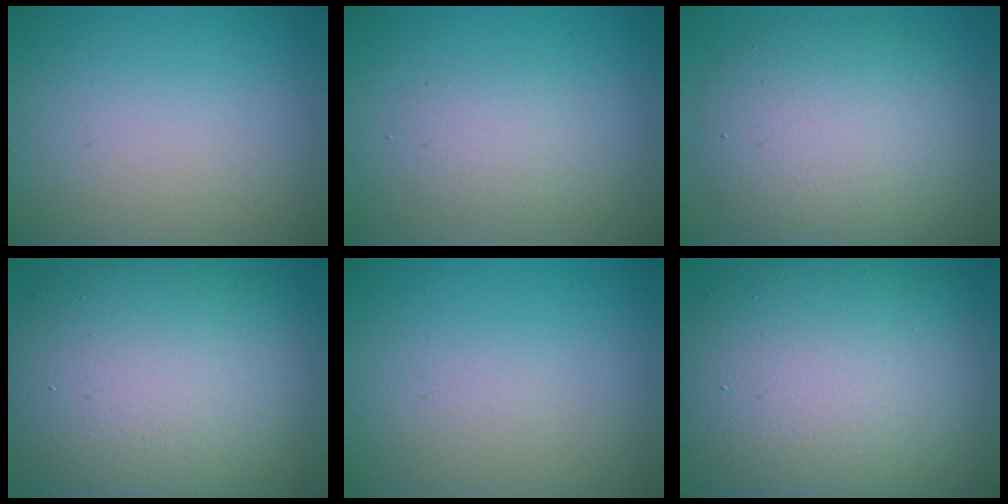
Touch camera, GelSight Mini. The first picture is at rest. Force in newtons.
{"total": 1.8, "press": 1.8, "slide": 0.1}
{"total": 7.9, "press": 7.9, "slide": 0.6}
{"total": 15.2, "press": 15.2, "slide": 0.6}
{"total": 0.0}
{"total": 15.3, "press": 15.2, "slide": 0.8}